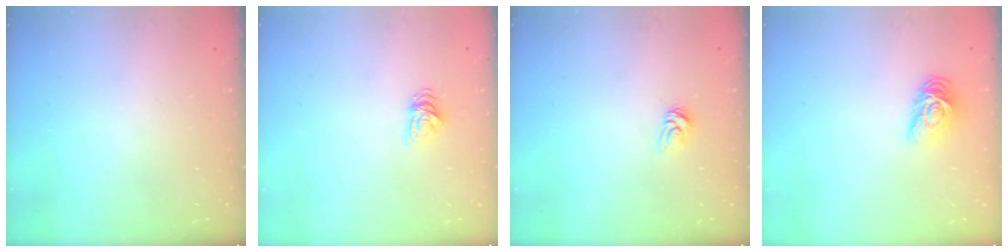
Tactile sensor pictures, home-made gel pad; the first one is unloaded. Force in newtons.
{"total": 6.3, "press": 6.3, "slide": 0.6}
{"total": 4.5, "press": 4.5, "slide": 0.3}
{"total": 7.7, "press": 7.6, "slide": 0.3}